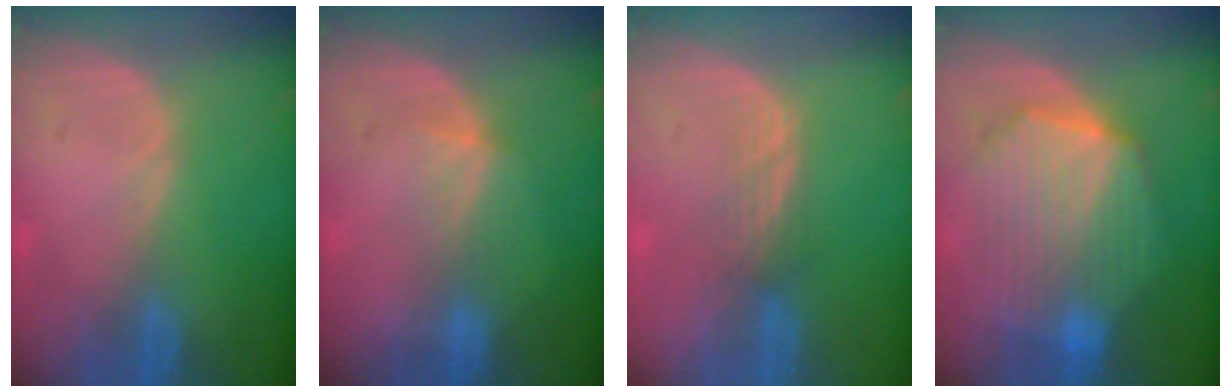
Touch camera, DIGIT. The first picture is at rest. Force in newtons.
{"total": 2.7, "press": 2.4, "slide": 1.2}
{"total": 2.5, "press": 2.3, "slide": 0.9}
{"total": 10.9, "press": 10.9, "slide": 0.7}